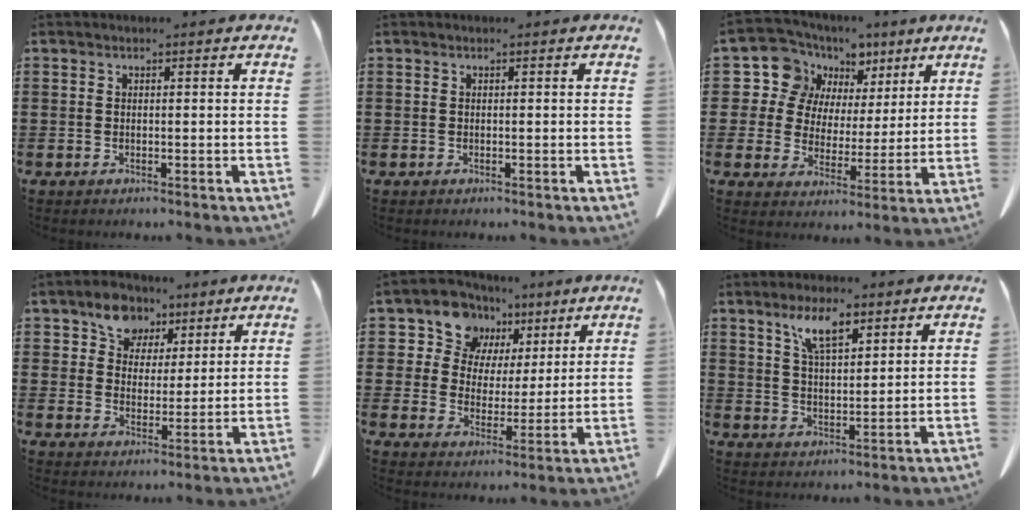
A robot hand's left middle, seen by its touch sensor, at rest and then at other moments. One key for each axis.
{"total": 0.0}
{"total": 10.4, "fx": 5.4, "fy": 8.5, "fz": 2.6, "tx": -0.106, "ty": -0.025, "tz": 0.101}
{"total": 7.1, "fx": 5.1, "fy": 4.7, "fz": 1.5, "tx": -0.055, "ty": -0.011, "tz": 0.093}
{"total": 9.4, "fx": 5.7, "fy": 7.2, "fz": 2.4, "tx": -0.082, "ty": -0.024, "tz": 0.104}
{"total": 7.1, "fx": 4.6, "fy": 2.2, "fz": 4.9, "tx": -0.100, "ty": -0.003, "tz": 0.080}